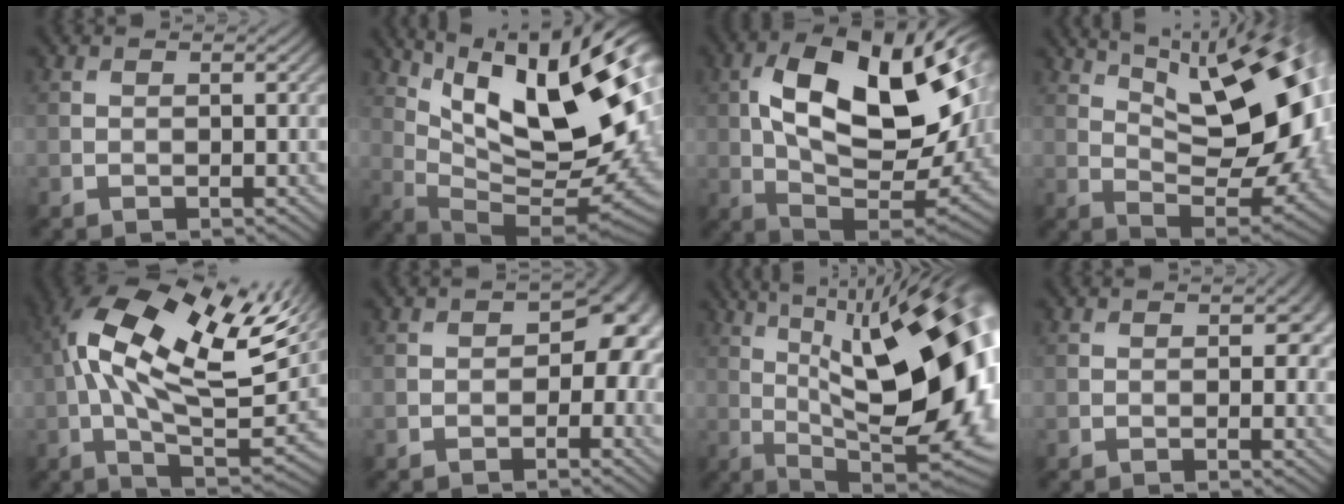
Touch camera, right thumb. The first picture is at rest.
{"total": 19.5, "force": [7.4, 7.7, 16.3], "torque": [-0.257, 0.016, 0.124]}
{"total": 18.5, "force": [4.2, 9.5, 15.3], "torque": [-0.269, 0.004, 0.070]}
{"total": 16.4, "force": [6.3, 6.9, 13.5], "torque": [-0.198, 0.013, 0.092]}
{"total": 17.6, "force": [5.5, 8.1, 14.7], "torque": [-0.292, 0.012, 0.095]}
{"total": 6.2, "force": [-0.5, 4.3, 4.5], "torque": [-0.050, -0.019, -0.004]}
{"total": 19.9, "force": [3.3, 7.5, 18.1], "torque": [-0.259, 0.011, 0.050]}
{"total": 1.8, "force": [0.2, 1.3, 1.3], "torque": [-0.010, -0.009, 0.010]}